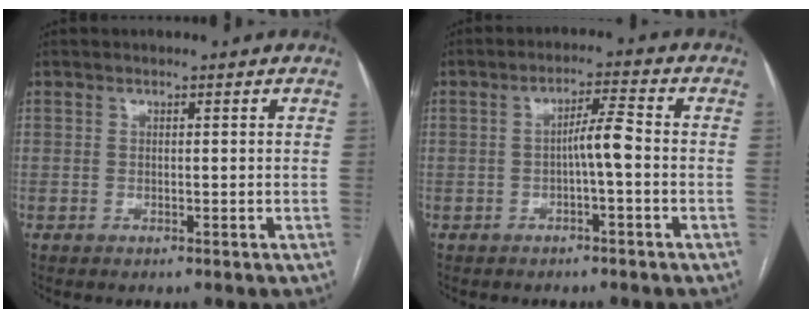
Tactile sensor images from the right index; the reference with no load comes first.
{"total": 4.1, "force": [-0.9, 0.1, 4.0], "torque": [-0.065, 0.010, -0.013]}